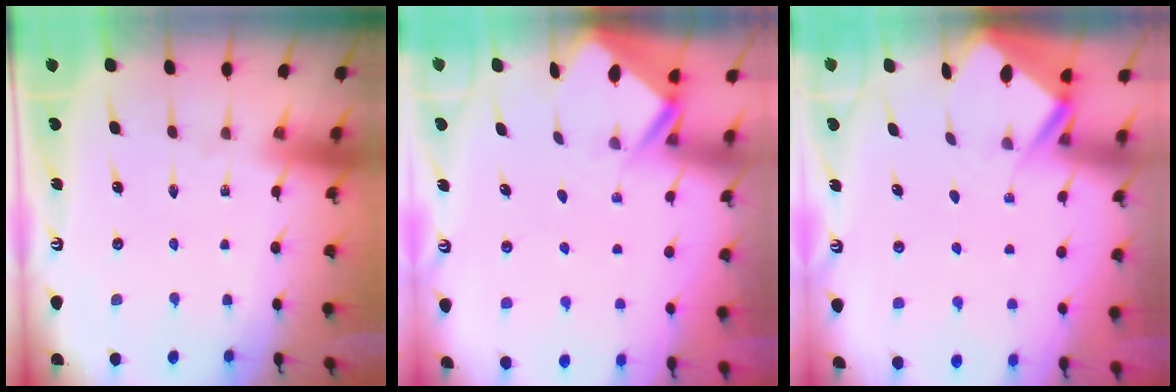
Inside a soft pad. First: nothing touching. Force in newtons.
{"total": 2.4, "press": 2.4, "slide": 0.1}
{"total": 2.9, "press": 2.9, "slide": 0.3}